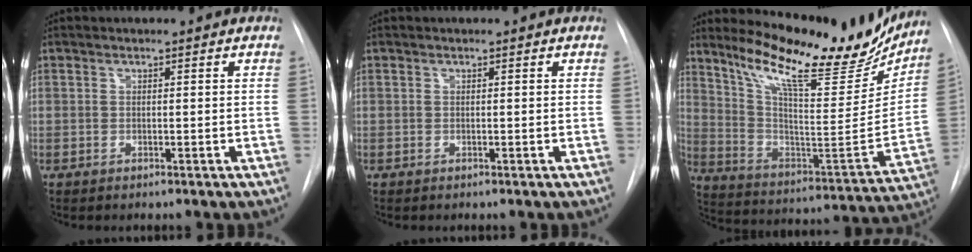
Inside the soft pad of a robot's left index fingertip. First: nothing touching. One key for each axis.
{"total": 0.0}
{"total": 23.0, "fx": 18.8, "fy": 5.4, "fz": 12.0, "tx": -0.193, "ty": -0.037, "tz": 0.282}